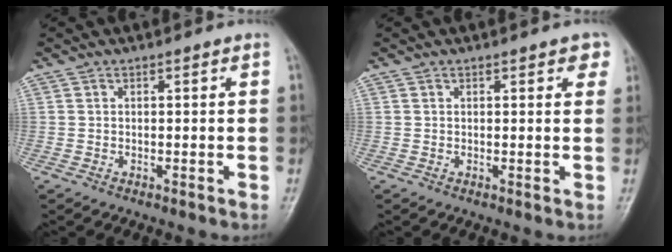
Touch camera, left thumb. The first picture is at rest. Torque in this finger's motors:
{"motor_torque": [0.62, 0.47, 0.23, -0.32, 0.02]}